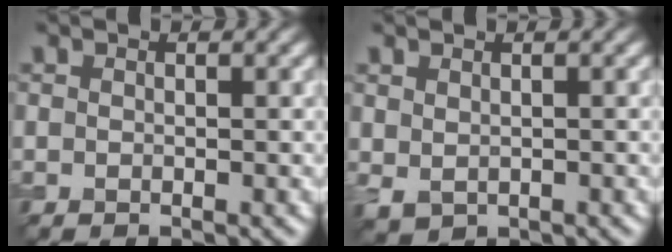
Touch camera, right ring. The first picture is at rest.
{"total": 1.0, "force": [0.4, 0.8, 0.6], "torque": [-0.015, -0.006, 0.013]}